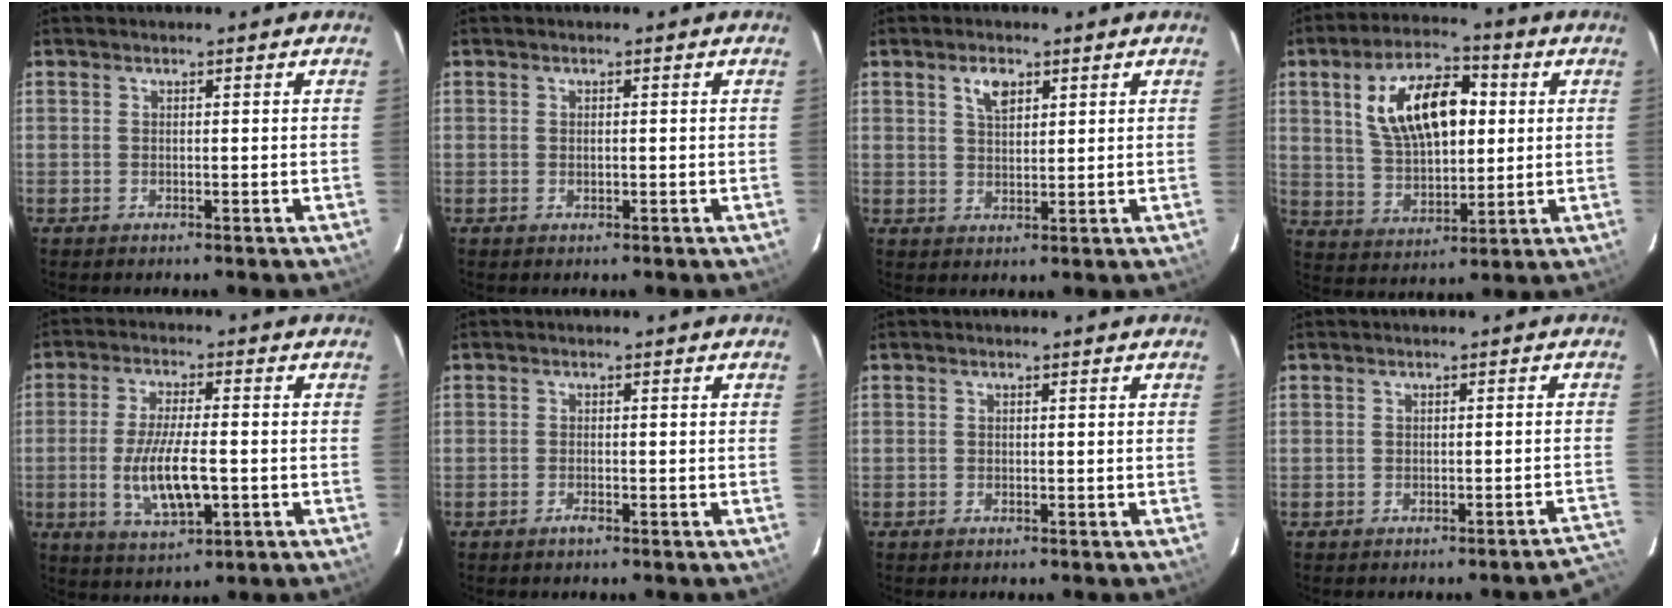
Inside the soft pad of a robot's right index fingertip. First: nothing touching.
{"total": 0.5, "force": [0.0, 0.3, 0.4], "torque": [-0.008, 0.000, 0.001]}
{"total": 3.9, "force": [2.1, 2.0, 2.6], "torque": [-0.046, 0.007, 0.039]}
{"total": 15.5, "force": [4.0, 7.9, 12.8], "torque": [-0.229, 0.021, 0.078]}
{"total": 10.5, "force": [-2.2, 3.3, 9.7], "torque": [-0.192, -0.014, -0.034]}
{"total": 1.2, "force": [-0.8, 0.3, 0.8], "torque": [-0.016, 0.000, -0.015]}
{"total": 0.0}
{"total": 4.5, "force": [-4.0, 0.9, 1.9], "torque": [-0.002, 0.021, -0.035]}